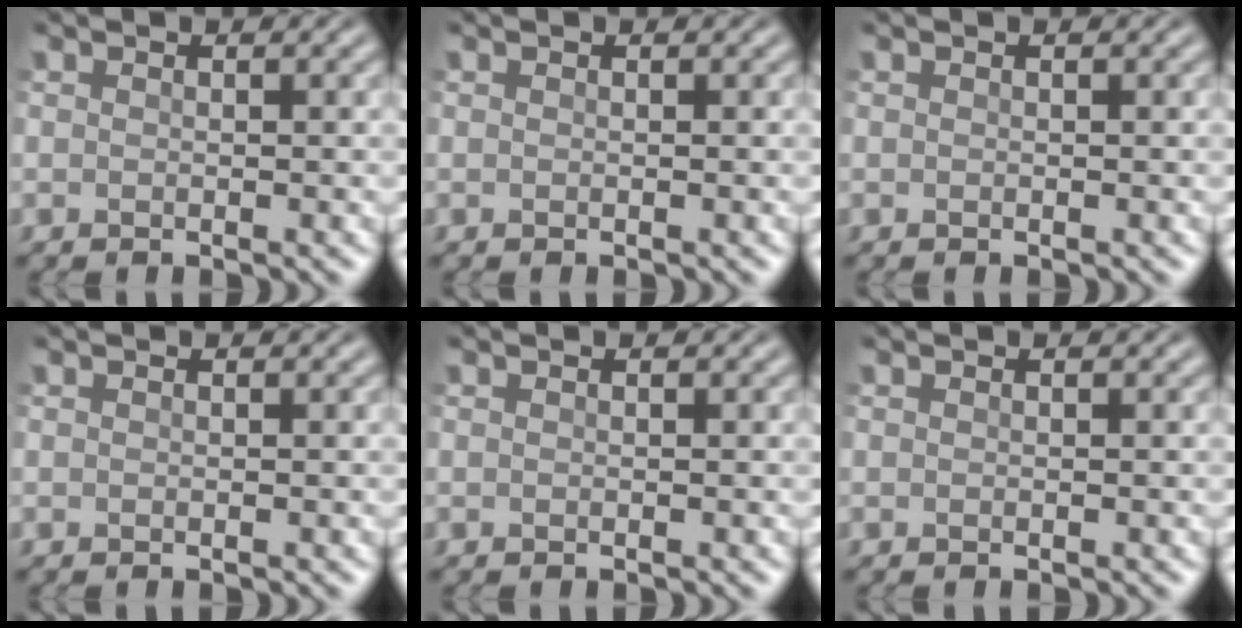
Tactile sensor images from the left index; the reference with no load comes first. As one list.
[{"total": 0.0}, {"total": 0.0}, {"total": 0.0}, {"total": 0.0}, {"total": 0.0}]